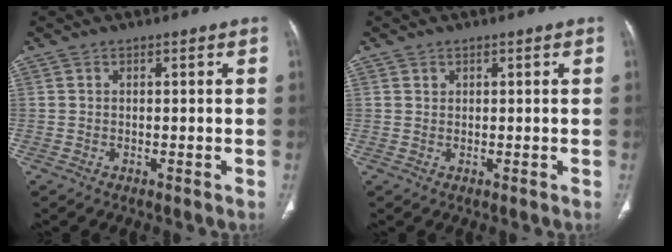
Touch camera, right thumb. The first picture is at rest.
{"total": 0.6, "force": [0.4, 0.4, 0.1], "torque": [0.004, -0.002, 0.005]}